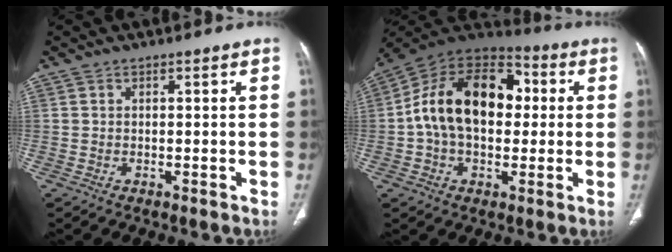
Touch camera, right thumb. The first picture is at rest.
{"total": 20.2, "force": [1.7, 13.2, 15.2], "torque": [-0.237, 0.038, 0.022]}